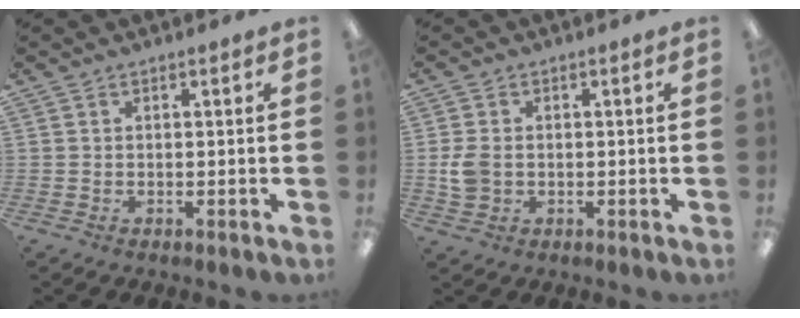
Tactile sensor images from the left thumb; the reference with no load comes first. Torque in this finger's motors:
{"motor_torque": [-0.18, 0.25, 0.22, -0.22, 0.08]}